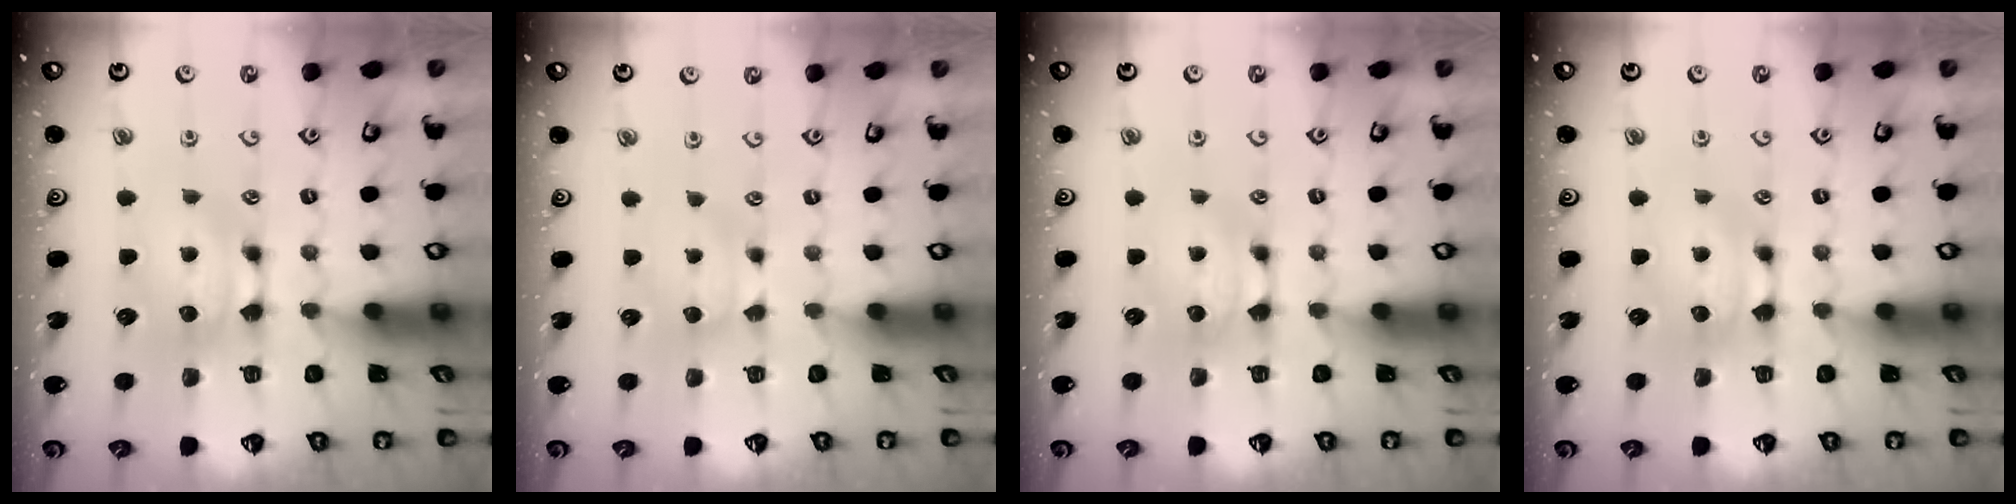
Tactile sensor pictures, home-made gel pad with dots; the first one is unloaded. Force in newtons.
{"total": 2.0, "press": 2.0, "slide": 0.5}
{"total": 0.0}
{"total": 0.0}